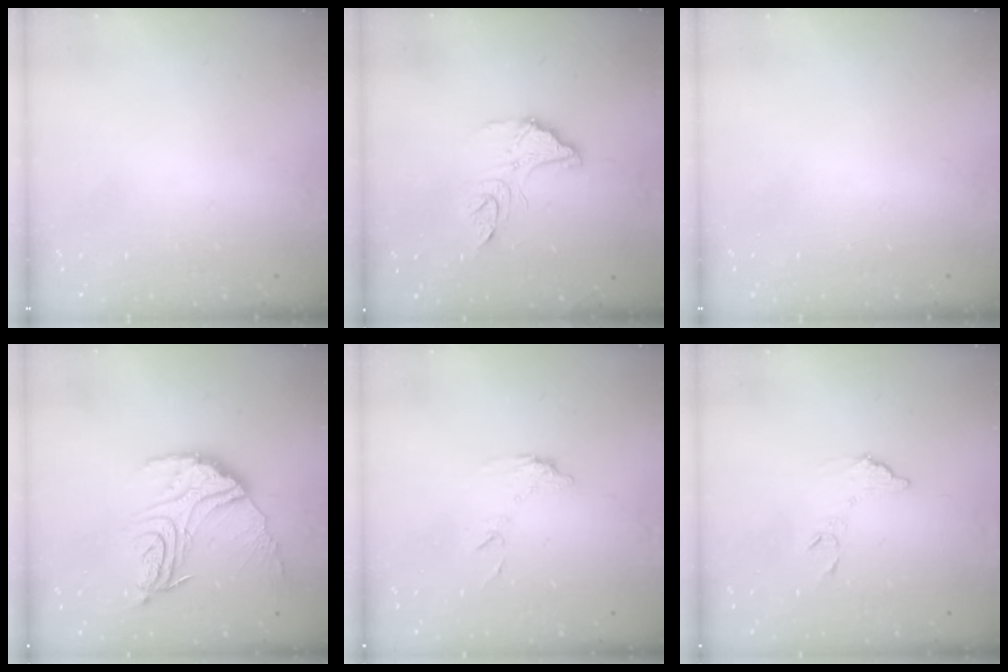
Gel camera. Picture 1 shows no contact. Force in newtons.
{"total": 12.3, "press": 12.3, "slide": 1.0}
{"total": 0.0}
{"total": 17.3, "press": 17.2, "slide": 1.5}
{"total": 7.8, "press": 7.8, "slide": 0.4}
{"total": 7.6, "press": 7.6, "slide": 0.3}